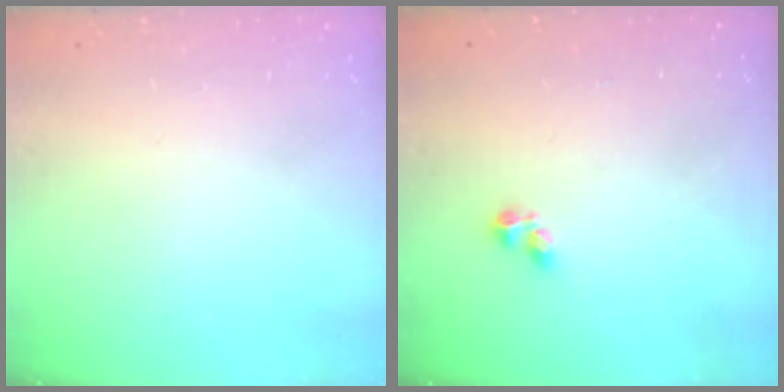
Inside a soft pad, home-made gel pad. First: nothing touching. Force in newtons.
{"total": 2.3, "press": 2.3, "slide": 0.5}